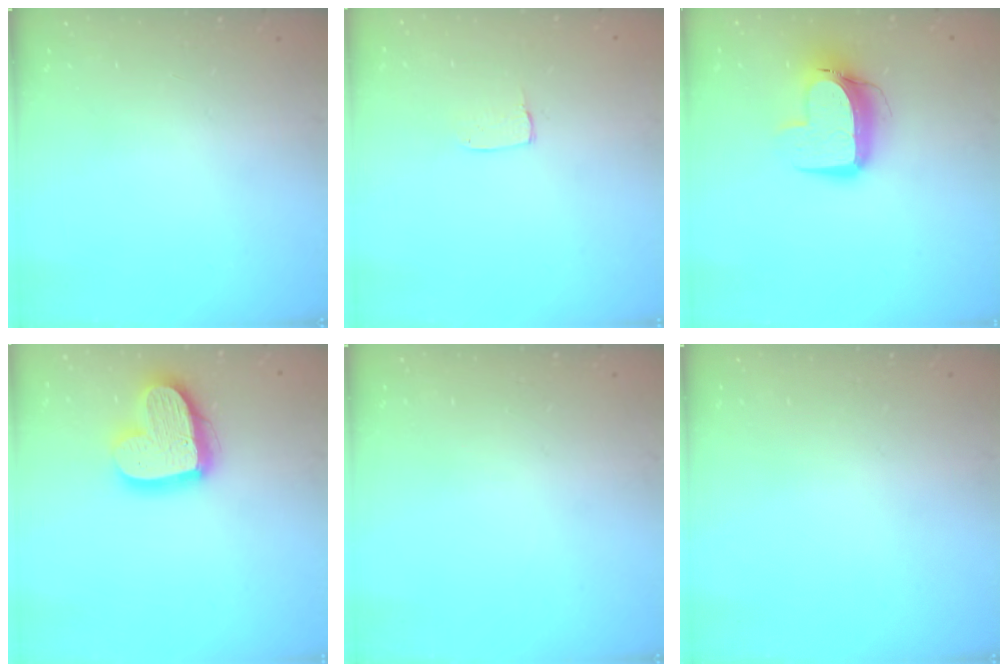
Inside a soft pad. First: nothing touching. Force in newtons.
{"total": 4.1, "press": 4.0, "slide": 0.2}
{"total": 12.3, "press": 12.3, "slide": 1.3}
{"total": 18.3, "press": 18.3, "slide": 1.6}
{"total": 0.0}
{"total": 0.0}